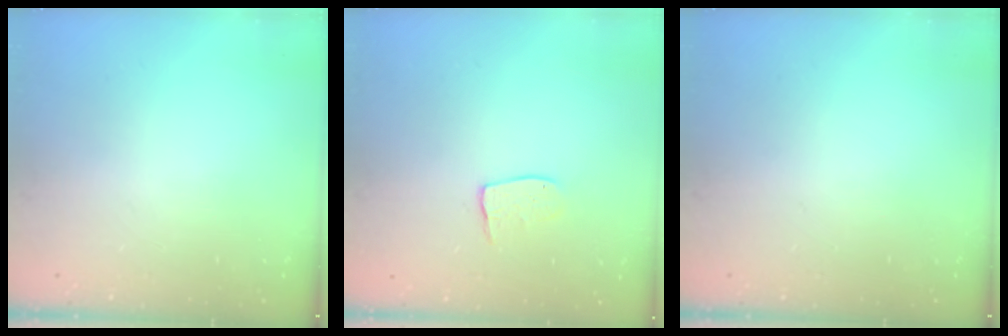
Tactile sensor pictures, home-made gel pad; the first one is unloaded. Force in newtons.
{"total": 7.0, "press": 7.0, "slide": 0.5}
{"total": 0.0}